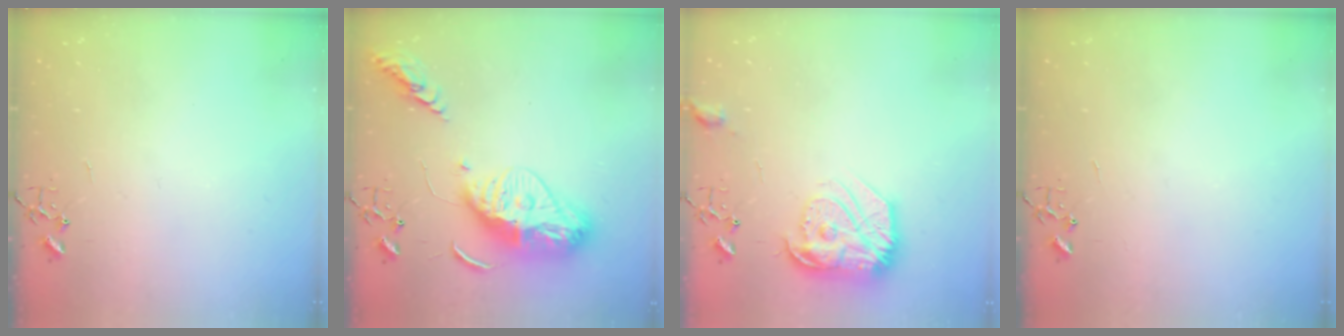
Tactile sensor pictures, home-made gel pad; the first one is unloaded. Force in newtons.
{"total": 16.9, "press": 16.8, "slide": 1.6}
{"total": 17.9, "press": 17.9, "slide": 1.2}
{"total": 0.0}